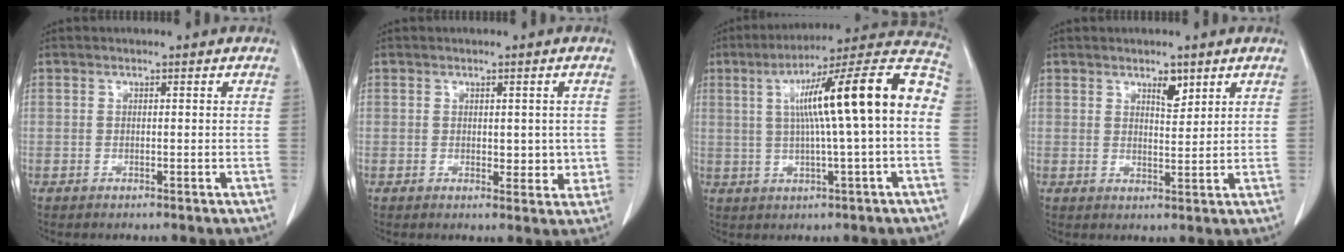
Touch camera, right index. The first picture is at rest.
{"total": 3.7, "force": [0.2, 2.2, 2.9], "torque": [-0.025, -0.004, 0.008]}
{"total": 17.7, "force": [1.8, 0.7, 17.6], "torque": [-0.260, 0.039, 0.022]}
{"total": 3.2, "force": [2.2, 1.1, 2.0], "torque": [-0.031, -0.005, 0.038]}